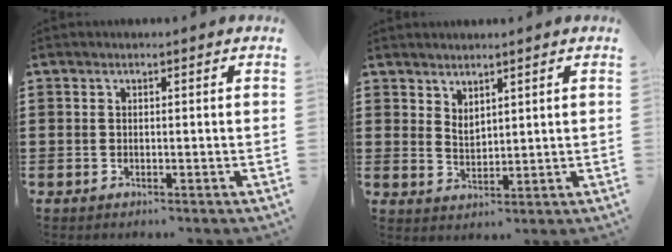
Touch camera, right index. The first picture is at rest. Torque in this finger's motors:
{"motor_torque": [-0.67, 0.93, 0.03, 0.00]}